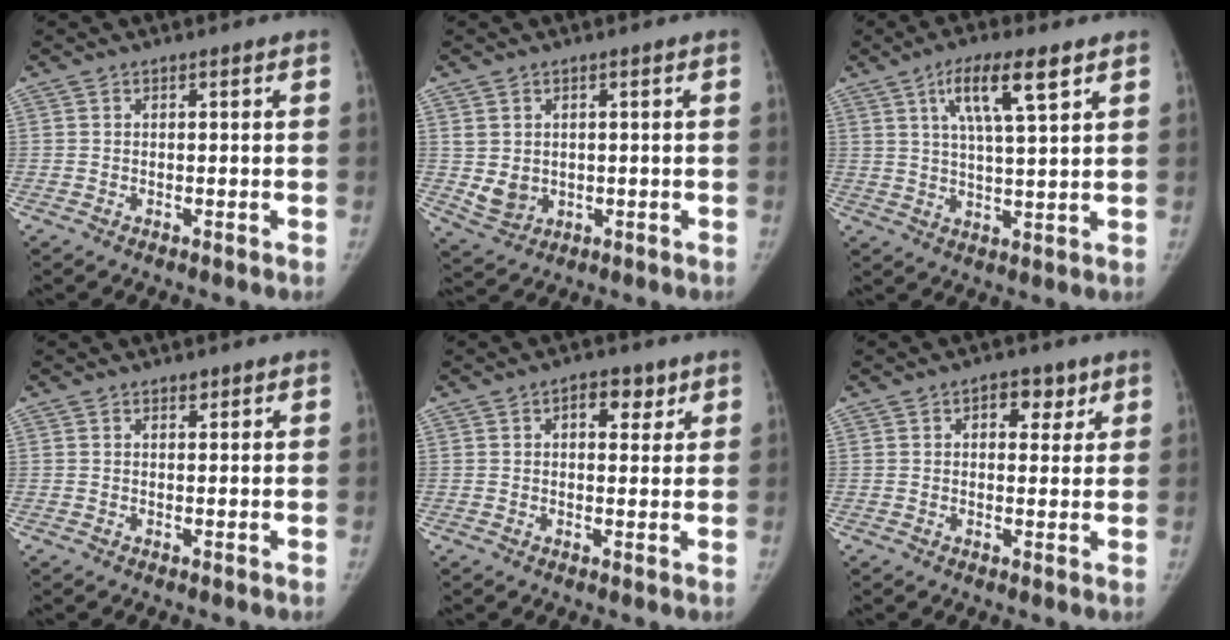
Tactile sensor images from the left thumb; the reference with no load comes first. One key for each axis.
{"total": 4.6, "fx": 0.3, "fy": 4.0, "fz": 2.4, "tx": -0.032, "ty": -0.006, "tz": 0.022}
{"total": 9.9, "fx": 5.0, "fy": 2.0, "fz": 8.3, "tx": -0.146, "ty": -0.015, "tz": 0.090}
{"total": 0.8, "fx": 0.6, "fy": 0.5, "fz": 0.3, "tx": 0.002, "ty": -0.004, "tz": 0.008}
{"total": 4.9, "fx": 2.3, "fy": 2.9, "fz": 3.2, "tx": -0.018, "ty": -0.005, "tz": 0.028}
{"total": 5.0, "fx": 2.4, "fy": 3.2, "fz": 3.0, "tx": -0.009, "ty": -0.005, "tz": 0.027}